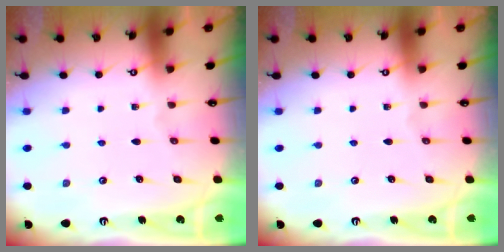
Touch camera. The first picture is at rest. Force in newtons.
{"total": 0.0}